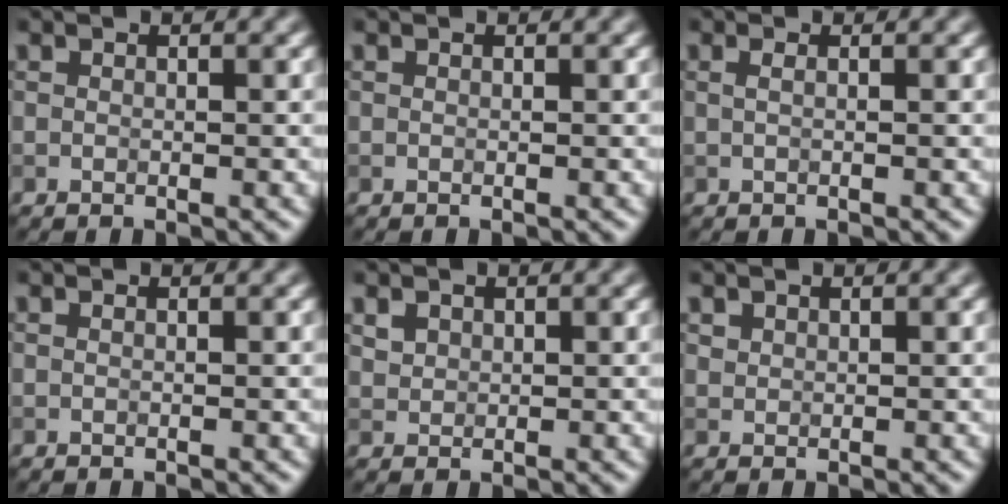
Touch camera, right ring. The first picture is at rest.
{"total": 0.0}
{"total": 1.0, "force": [0.3, 0.4, 0.9], "torque": [-0.013, 0.001, -0.002]}
{"total": 0.0}
{"total": 1.1, "force": [0.6, 0.9, 0.3], "torque": [-0.005, -0.003, 0.014]}
{"total": 0.7, "force": [0.5, 0.5, 0.0], "torque": [0.001, -0.002, 0.014]}